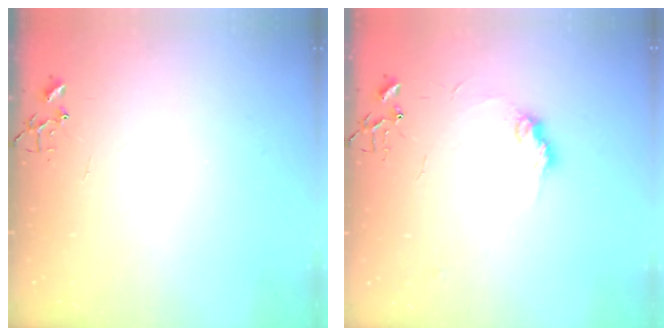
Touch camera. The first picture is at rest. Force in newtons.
{"total": 8.9, "press": 8.9, "slide": 0.5}